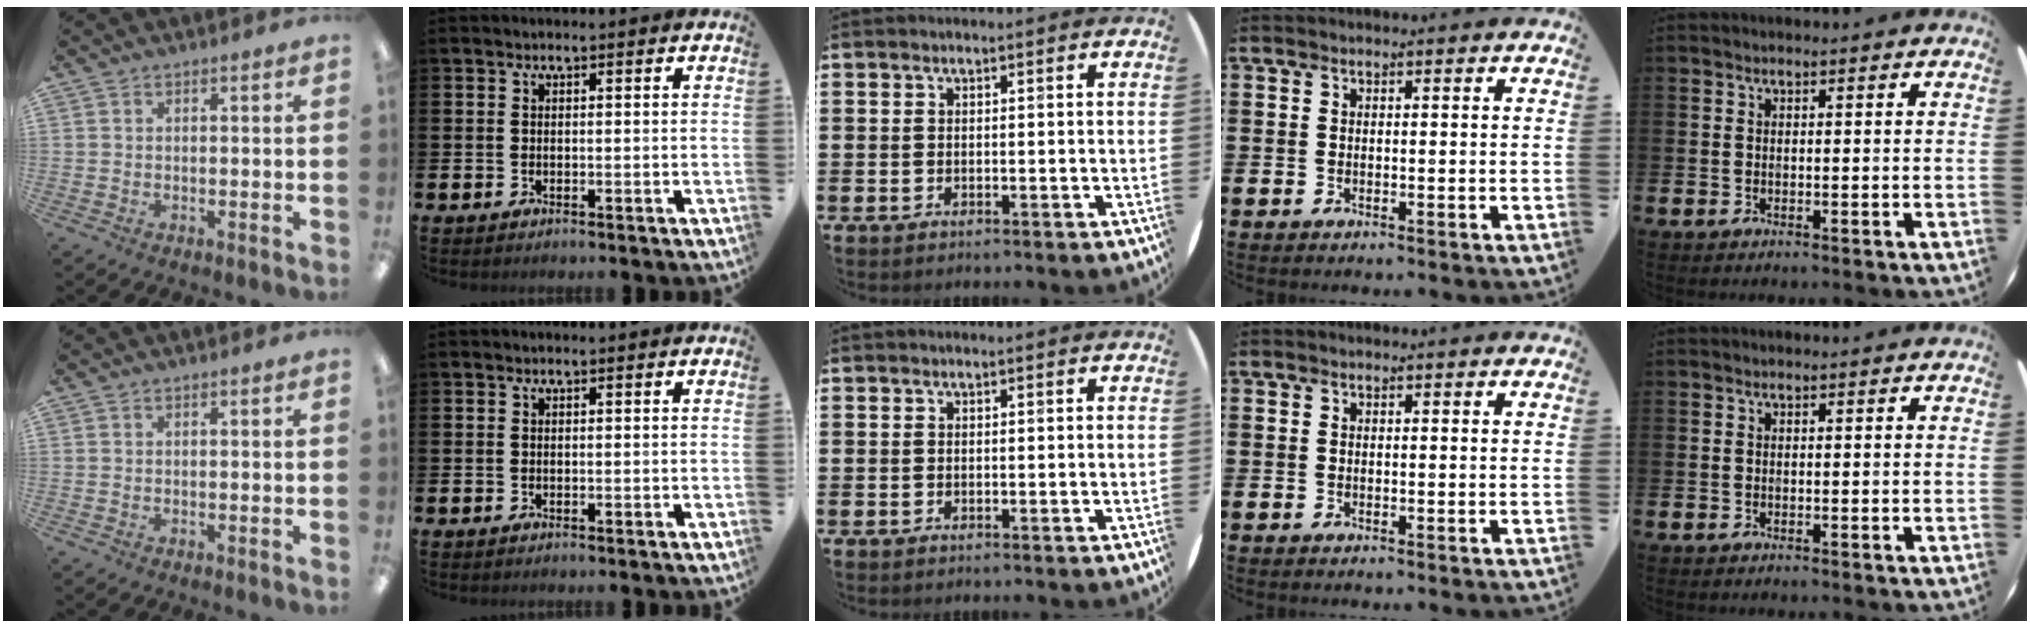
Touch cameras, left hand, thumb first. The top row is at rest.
{}